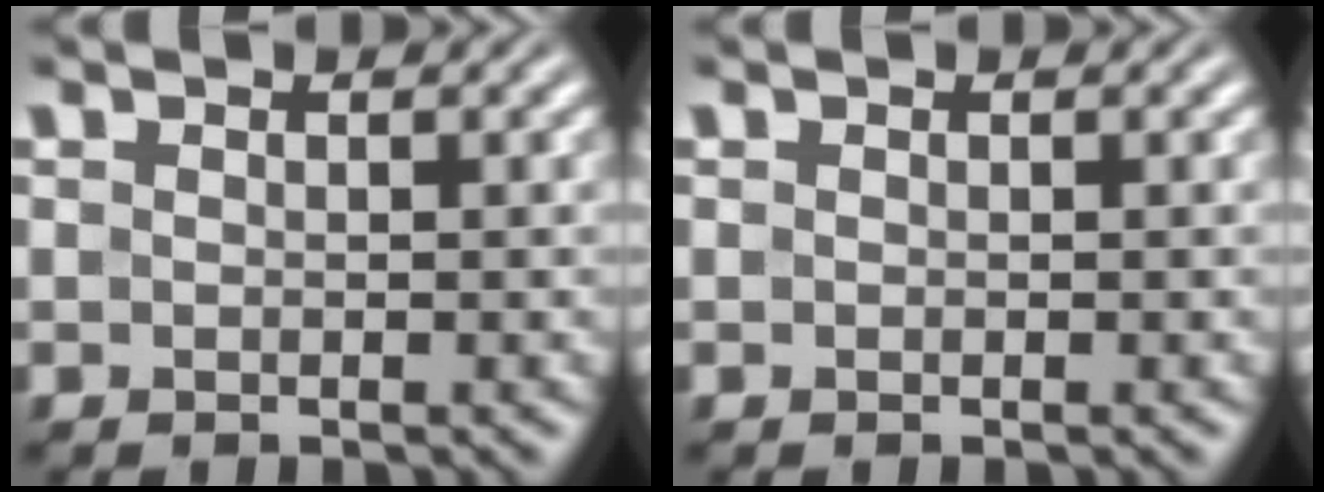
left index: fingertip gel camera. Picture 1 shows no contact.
{"total": 0.0}